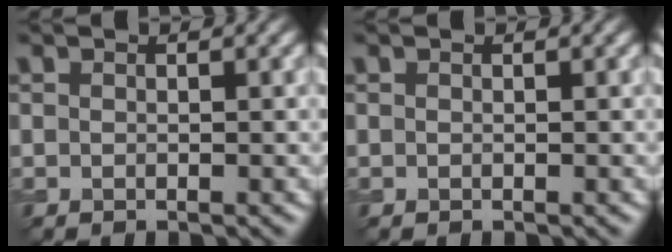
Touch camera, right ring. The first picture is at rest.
{"total": 0.0}